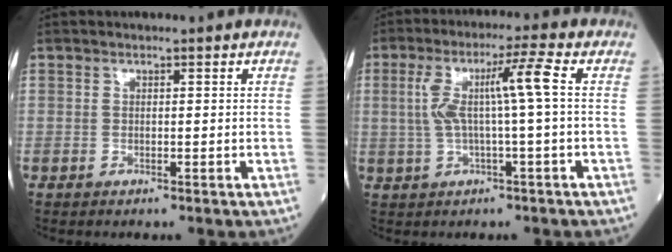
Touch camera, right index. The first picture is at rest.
{"total": 7.6, "force": [0.8, -0.6, 7.5], "torque": [-0.150, 0.020, 0.018]}